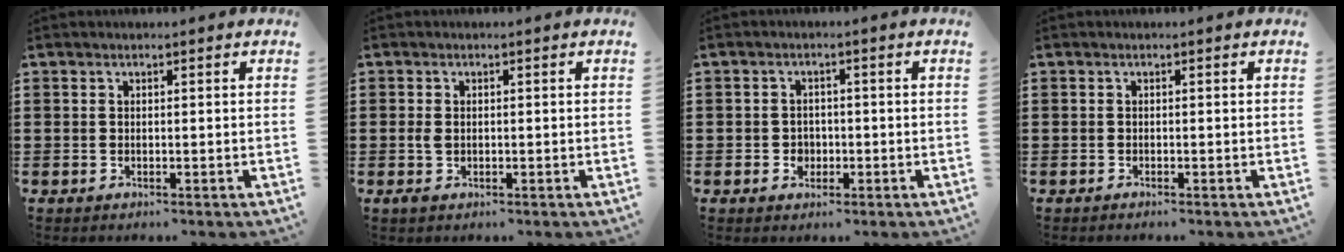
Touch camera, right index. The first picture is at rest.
{"total": 1.3, "force": [-0.2, 0.8, 1.0], "torque": [-0.023, 0.001, -0.003]}
{"total": 2.1, "force": [-0.7, 1.8, 0.8], "torque": [-0.023, 0.000, -0.016]}
{"total": 0.5, "force": [-0.5, -0.1, 0.1], "torque": [-0.002, -0.004, -0.010]}